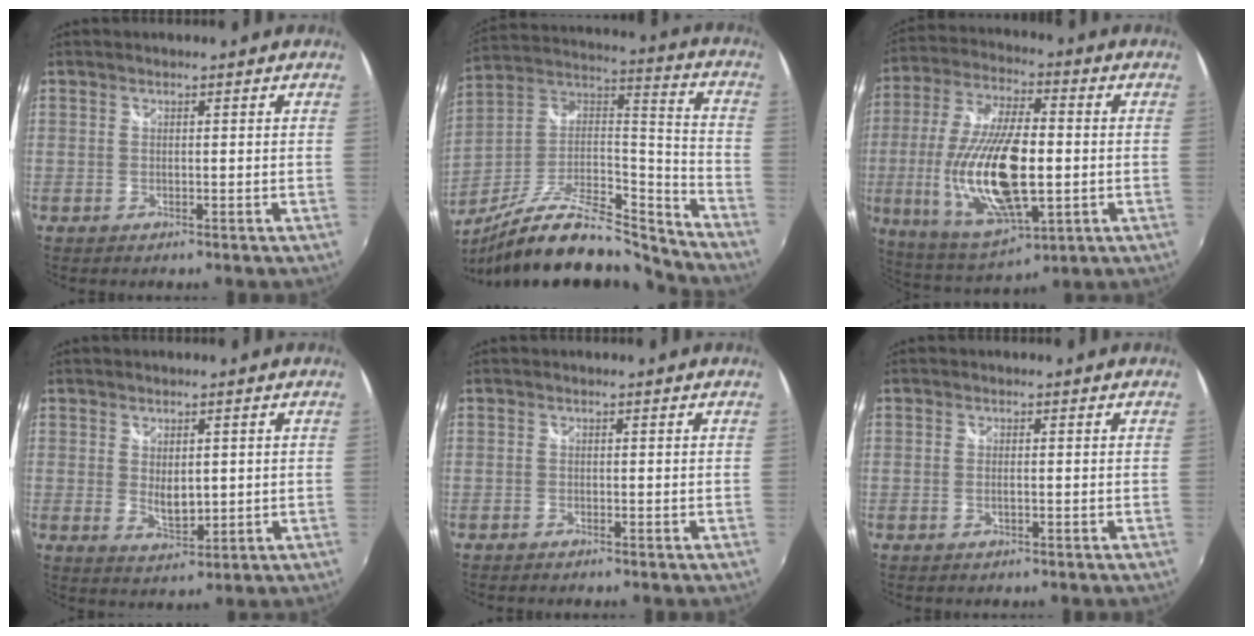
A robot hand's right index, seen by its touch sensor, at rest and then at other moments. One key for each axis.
{"total": 21.8, "fx": -17.9, "fy": 5.7, "fz": 11.2, "tx": -0.198, "ty": 0.002, "tz": -0.304}
{"total": 22.1, "fx": -2.8, "fy": 8.9, "fz": 20.0, "tx": -0.407, "ty": -0.020, "tz": -0.039}
{"total": 4.8, "fx": 0.6, "fy": 2.7, "fz": 3.9, "tx": -0.059, "ty": -0.010, "tz": 0.016}
{"total": 0.6, "fx": -0.6, "fy": 0.1, "fz": 0.1, "tx": -0.005, "ty": -0.001, "tz": -0.012}
{"total": 1.1, "fx": -0.1, "fy": 0.3, "fz": 1.0, "tx": -0.021, "ty": -0.001, "tz": -0.003}